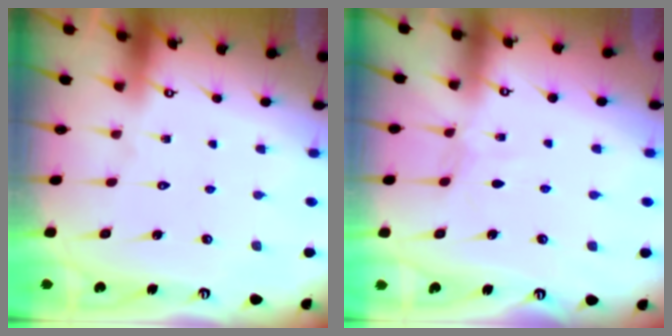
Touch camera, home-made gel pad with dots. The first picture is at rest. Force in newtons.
{"total": 3.3, "press": 3.3, "slide": 0.4}